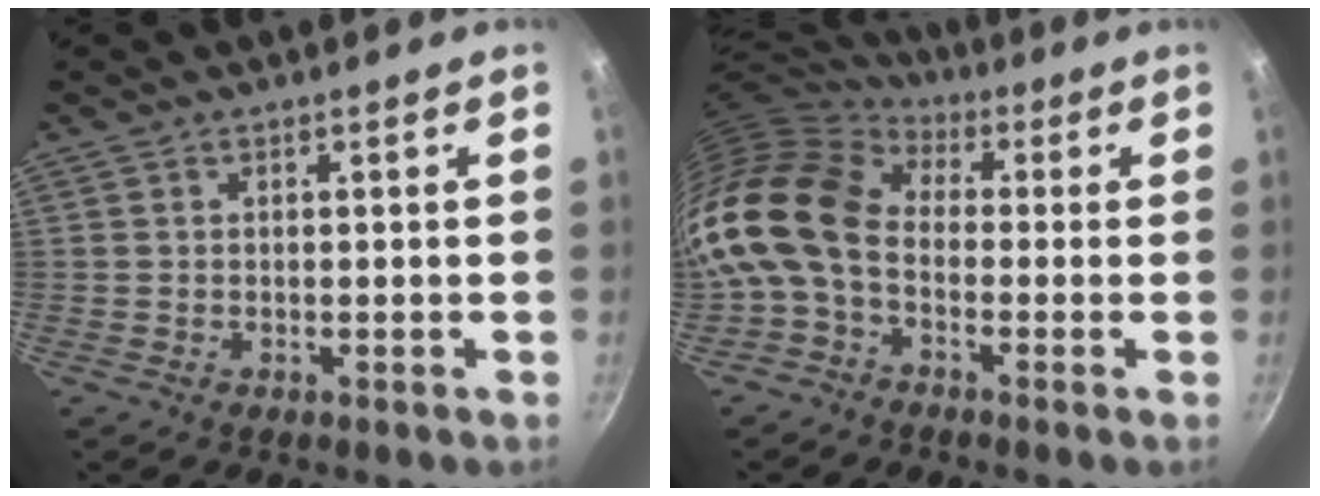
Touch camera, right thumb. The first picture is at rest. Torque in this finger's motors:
{"motor_torque": [2.07, 2.93, 1.64, -1.13, 0.35]}